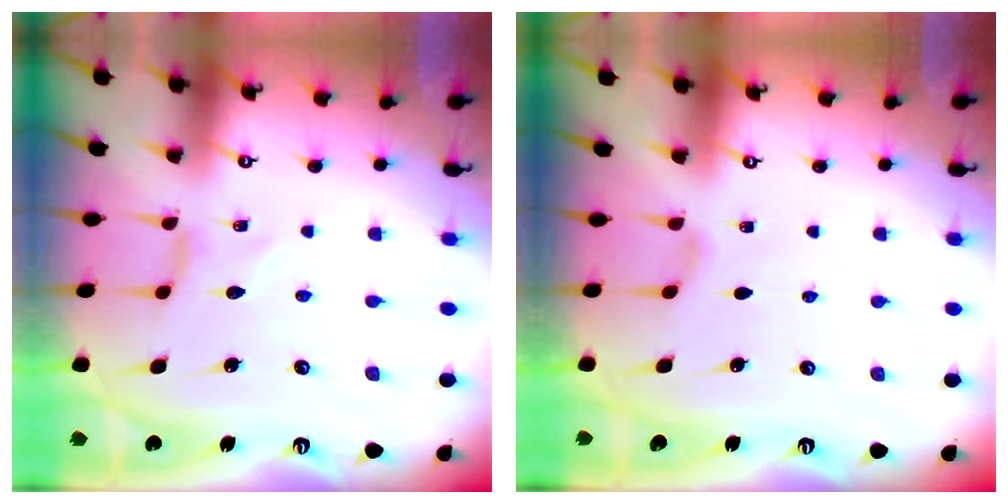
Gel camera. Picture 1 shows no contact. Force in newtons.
{"total": 1.1, "press": 1.1, "slide": 0.4}